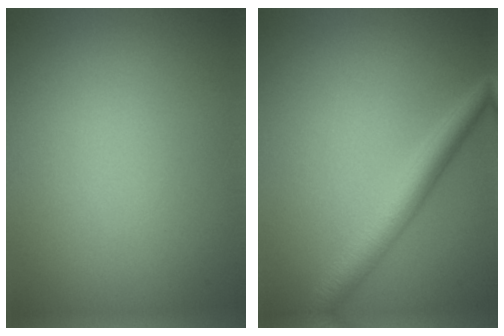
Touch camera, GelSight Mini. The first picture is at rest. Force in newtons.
{"total": 3.7, "press": 3.7, "slide": 0.2}